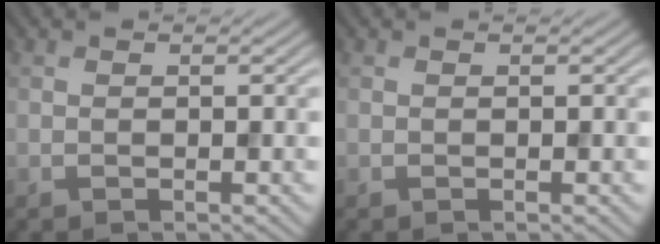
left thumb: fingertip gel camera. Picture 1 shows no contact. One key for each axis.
{"total": 0.0}